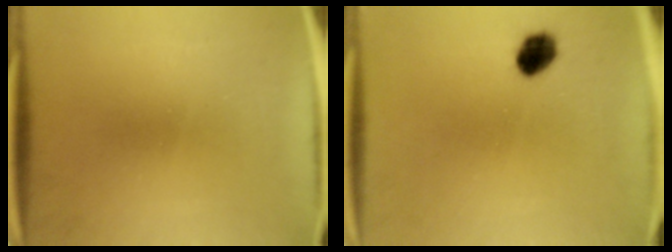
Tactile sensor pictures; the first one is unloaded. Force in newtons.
{"total": 5.3}